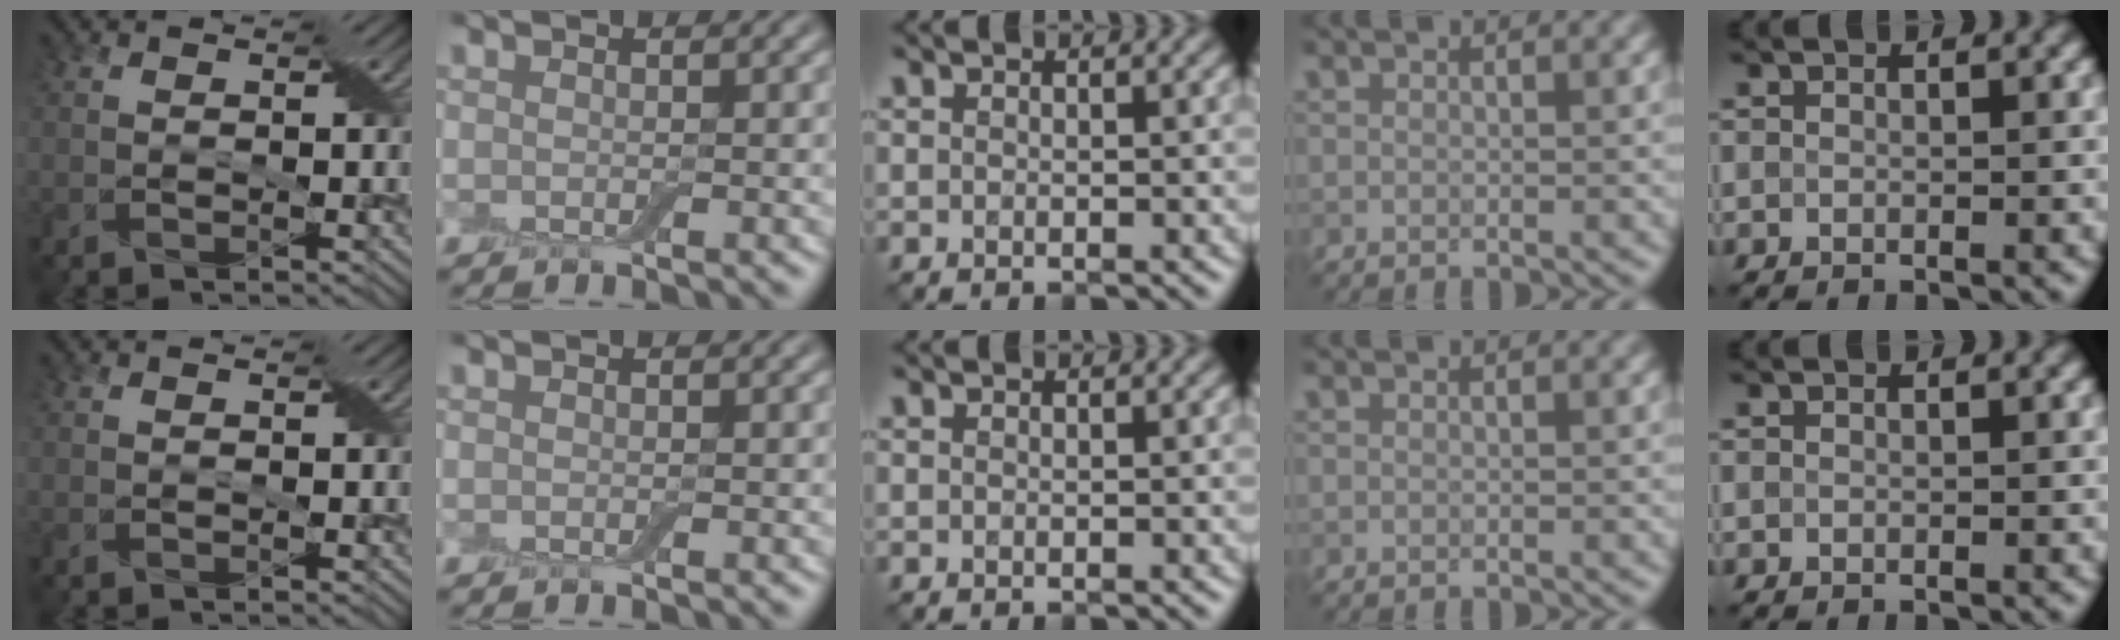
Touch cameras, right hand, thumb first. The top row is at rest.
{}